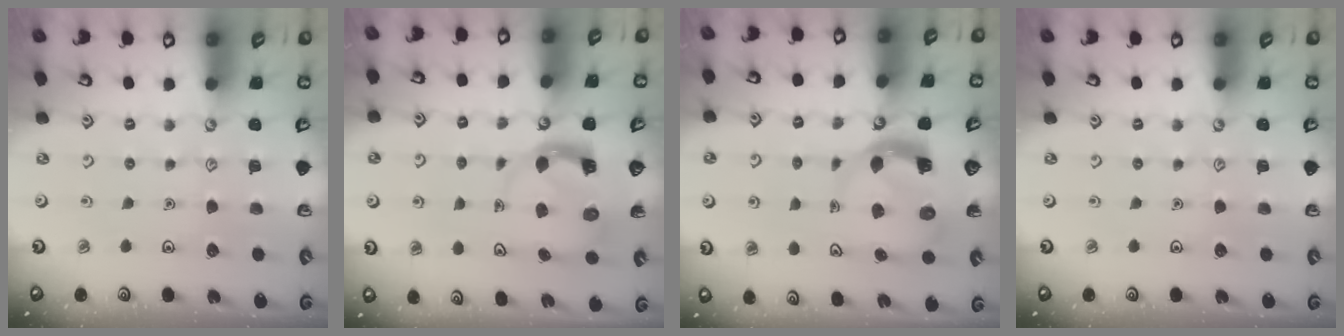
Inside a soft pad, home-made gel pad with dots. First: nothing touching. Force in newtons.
{"total": 3.8, "press": 3.8, "slide": 0.5}
{"total": 4.6, "press": 4.6, "slide": 0.6}
{"total": 0.0}